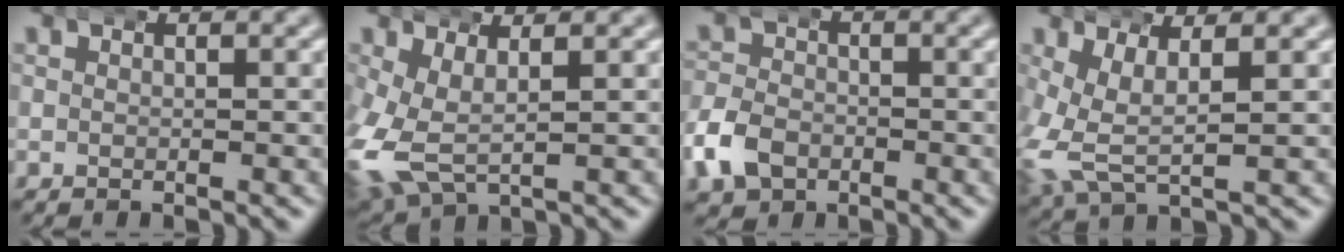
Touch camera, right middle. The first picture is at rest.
{"total": 6.3, "force": [-0.7, 4.9, 3.8], "torque": [-0.128, -0.033, 0.002]}
{"total": 3.9, "force": [-1.7, 3.1, 1.6], "torque": [-0.041, 0.000, -0.035]}
{"total": 5.2, "force": [0.0, 3.5, 3.9], "torque": [-0.107, -0.026, 0.013]}